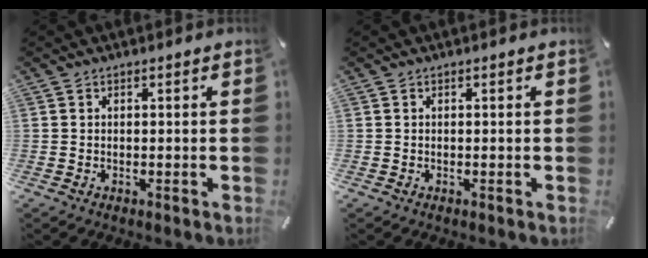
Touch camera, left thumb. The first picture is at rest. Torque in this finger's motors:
{"motor_torque": [0.00, 0.00, 0.00, 0.00, 0.00]}